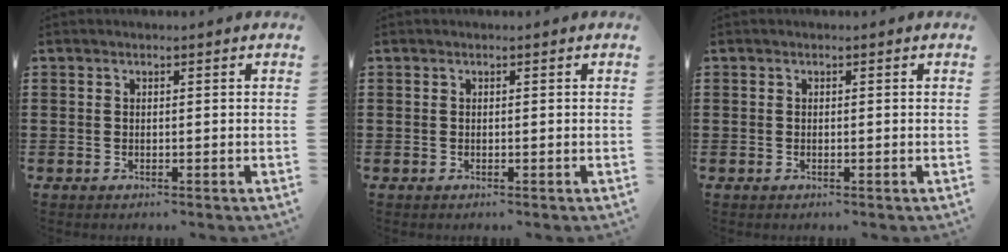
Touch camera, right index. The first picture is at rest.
{"total": 0.0}
{"total": 0.0}